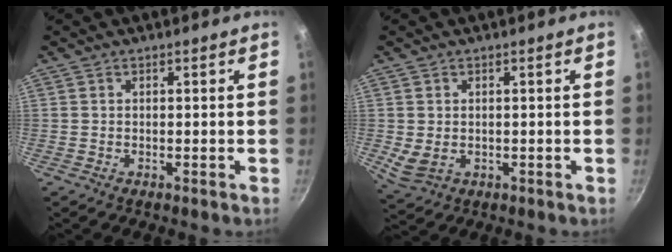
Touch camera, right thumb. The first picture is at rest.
{"total": 4.0, "force": [0.0, 3.0, 2.6], "torque": [-0.048, -0.009, 0.011]}